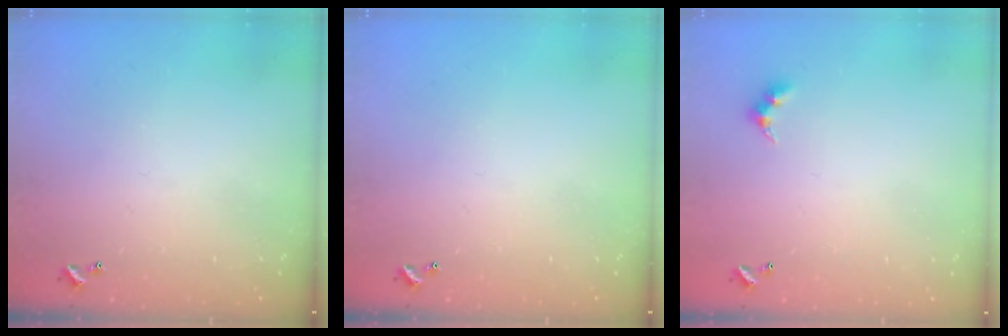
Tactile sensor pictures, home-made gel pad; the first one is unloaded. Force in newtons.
{"total": 0.0}
{"total": 3.0, "press": 2.9, "slide": 0.5}